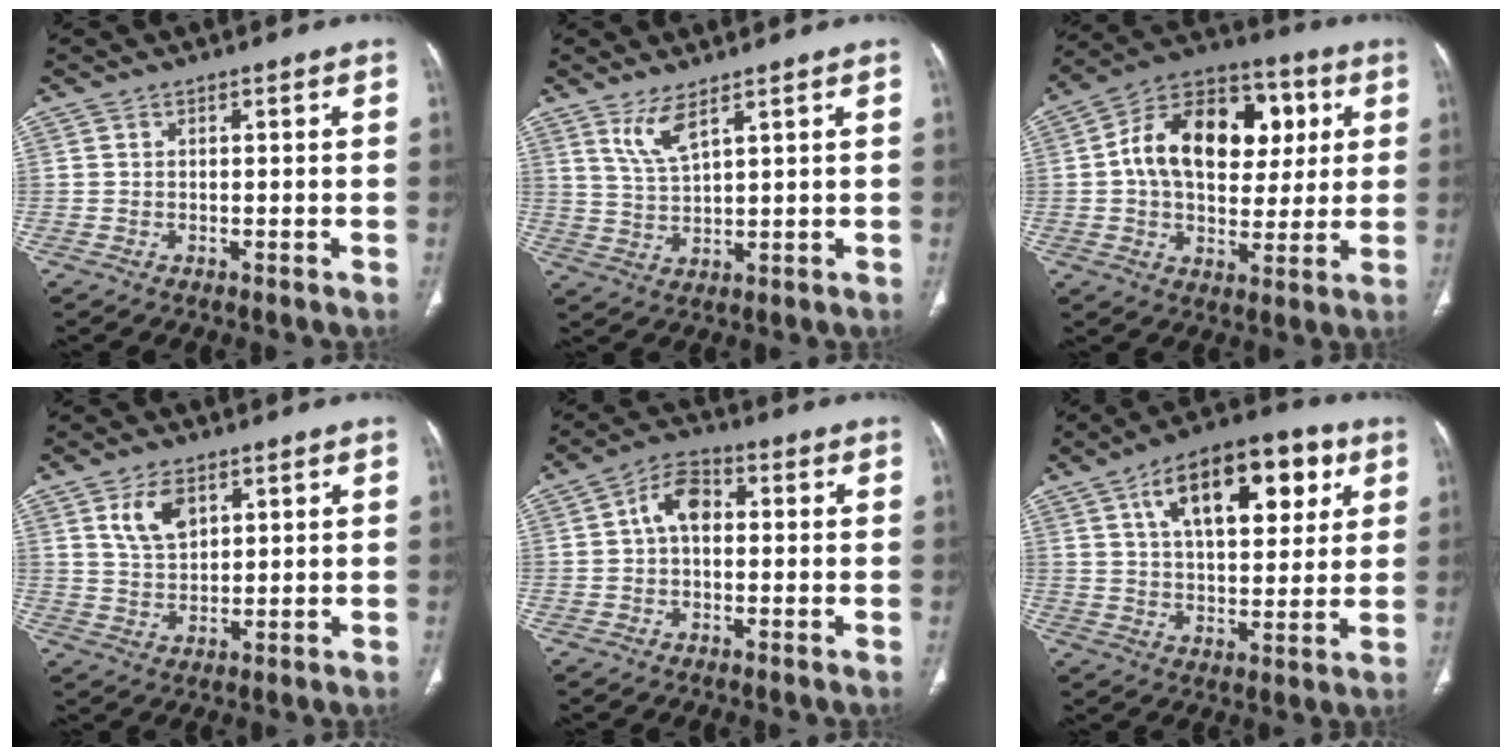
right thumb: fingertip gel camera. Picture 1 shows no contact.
{"total": 5.1, "force": [3.3, 1.1, 3.7], "torque": [-0.079, -0.026, 0.076]}
{"total": 20.8, "force": [3.9, 13.6, 15.3], "torque": [-0.213, 0.018, 0.057]}
{"total": 6.5, "force": [3.1, 3.8, 4.3], "torque": [-0.068, -0.017, 0.065]}
{"total": 6.5, "force": [0.5, 4.3, 4.9], "torque": [-0.074, 0.022, -0.001]}
{"total": 19.3, "force": [7.8, 9.4, 14.9], "torque": [-0.191, -0.007, 0.122]}